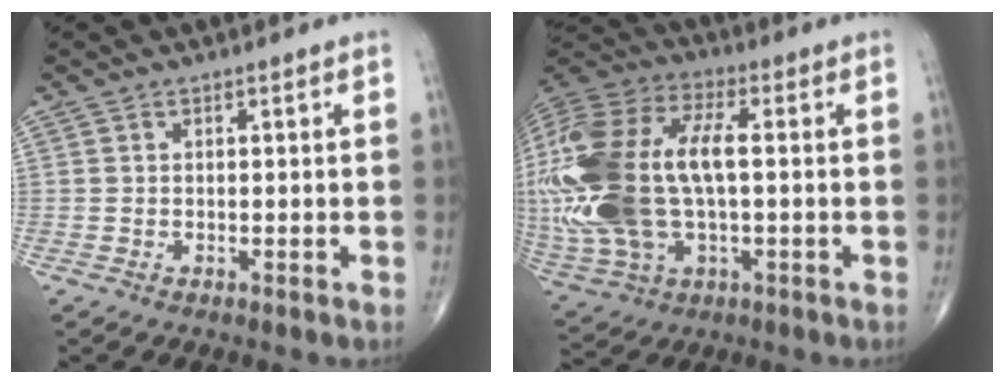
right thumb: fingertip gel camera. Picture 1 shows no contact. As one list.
[{"total": 28.9, "force": [0.9, 15.2, 24.6], "torque": [-0.596, 0.020, 0.029]}]